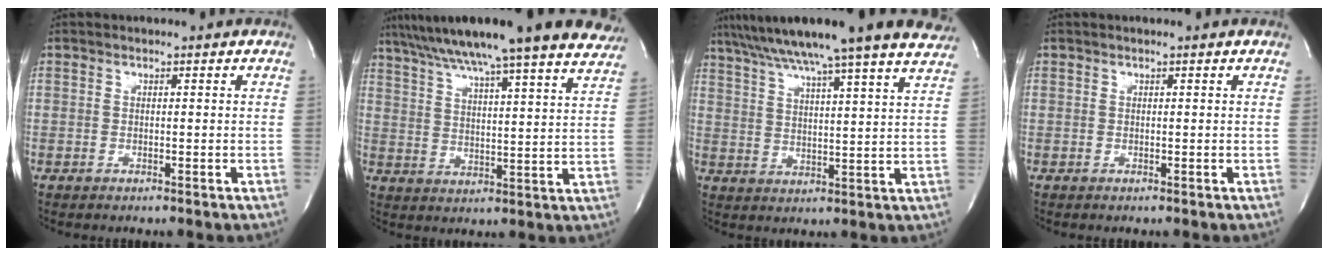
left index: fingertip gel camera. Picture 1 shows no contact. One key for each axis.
{"total": 26.3, "fx": 22.4, "fy": 1.2, "fz": 13.7, "tx": -0.225, "ty": -0.006, "tz": 0.299}
{"total": 23.1, "fx": 19.8, "fy": -0.5, "fz": 11.9, "tx": -0.205, "ty": -0.001, "tz": 0.268}
{"total": 0.0}